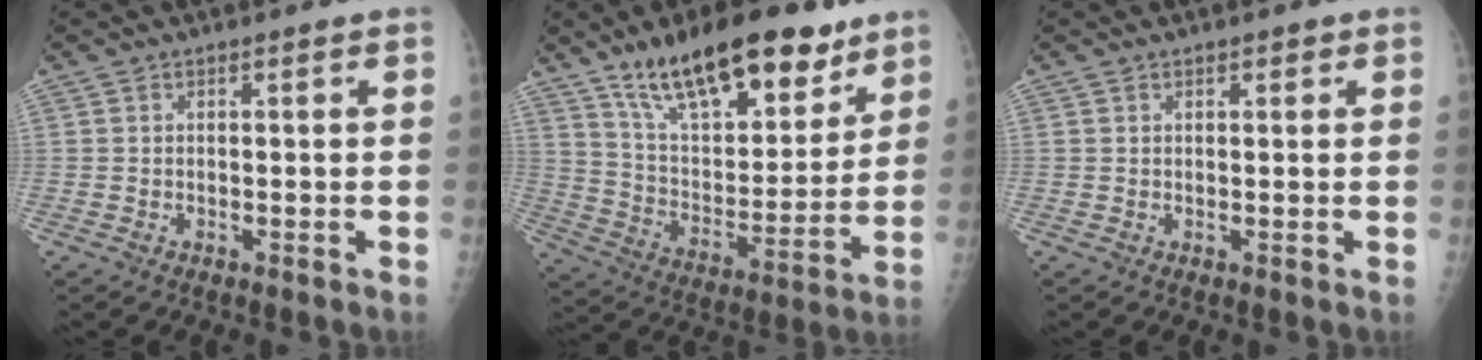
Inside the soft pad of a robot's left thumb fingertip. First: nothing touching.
{"total": 23.6, "force": [15.7, 9.5, 14.9], "torque": [-0.197, -0.058, 0.267]}
{"total": 1.2, "force": [0.8, 0.6, 0.7], "torque": [-0.003, -0.002, 0.009]}